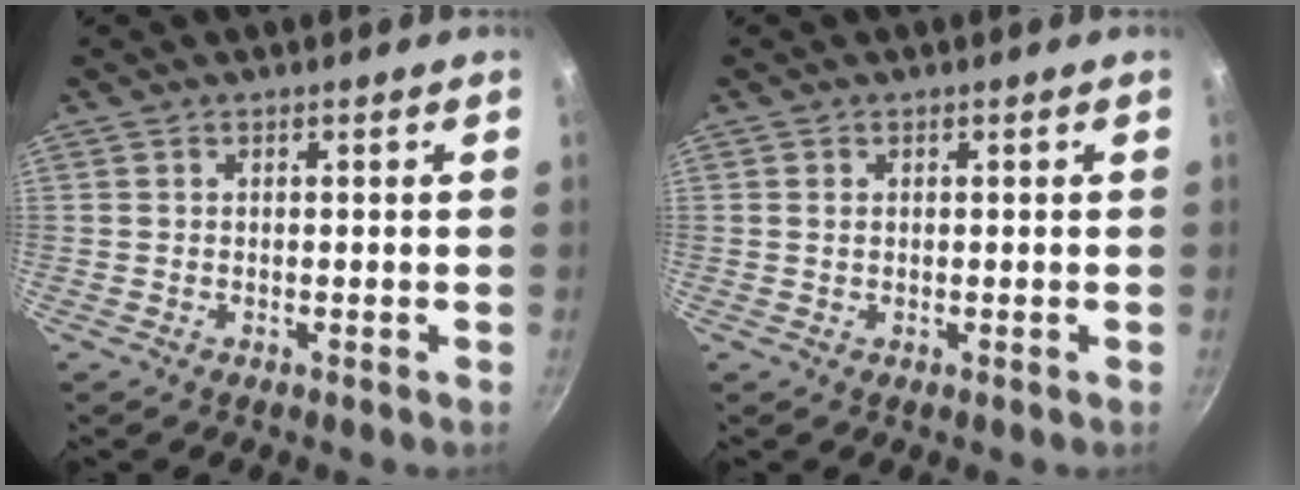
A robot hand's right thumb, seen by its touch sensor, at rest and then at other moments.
{"total": 1.0, "force": [0.2, 0.8, 0.6], "torque": [-0.010, 0.002, 0.003]}